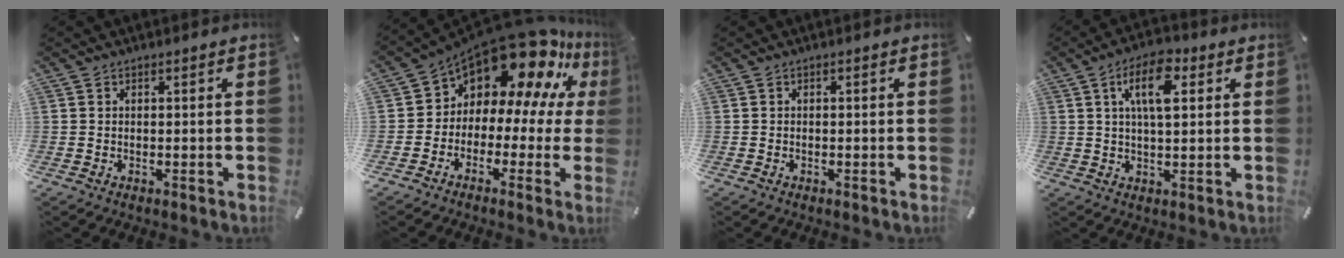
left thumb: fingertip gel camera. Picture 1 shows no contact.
{"total": 14.9, "force": [10.7, 7.5, 7.3], "torque": [-0.129, -0.102, 0.181]}
{"total": 0.0}
{"total": 10.1, "force": [3.9, 4.5, 8.2], "torque": [-0.149, -0.001, 0.063]}